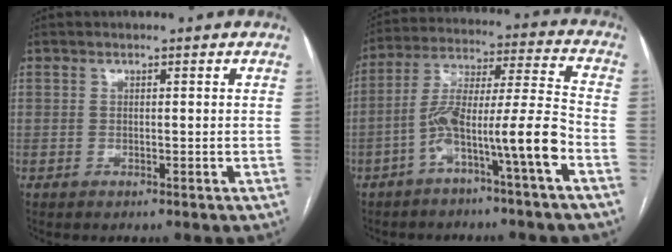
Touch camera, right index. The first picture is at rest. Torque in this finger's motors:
{"motor_torque": [1.55, -0.58, 0.61, 0.21]}